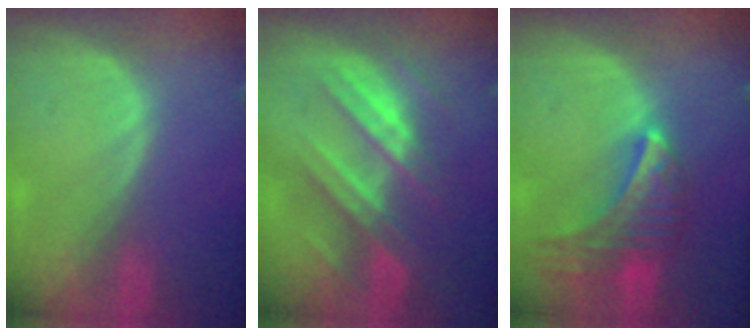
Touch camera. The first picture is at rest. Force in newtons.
{"total": 7.7, "press": 7.6, "slide": 0.8}
{"total": 9.1, "press": 8.1, "slide": 4.2}